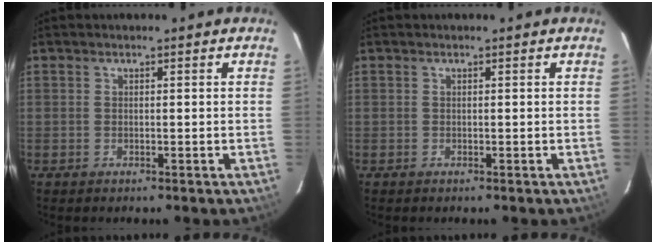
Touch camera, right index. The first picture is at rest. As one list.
[{"total": 0.0}]